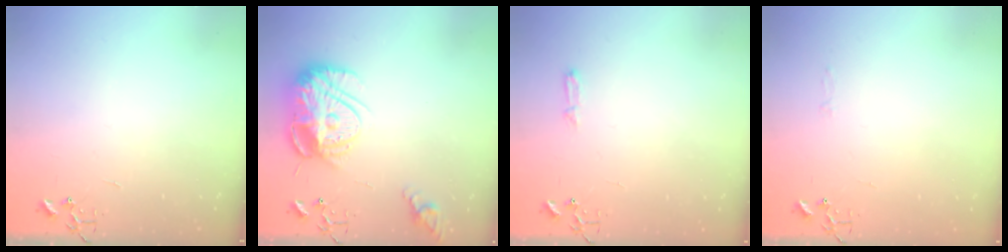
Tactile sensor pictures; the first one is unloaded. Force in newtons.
{"total": 17.2, "press": 17.2, "slide": 1.4}
{"total": 4.8, "press": 4.8, "slide": 0.5}
{"total": 2.8, "press": 2.8, "slide": 0.4}